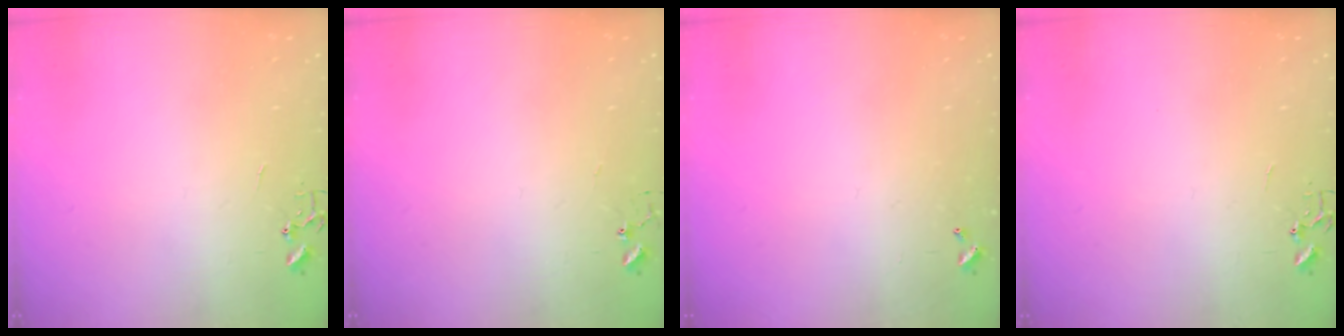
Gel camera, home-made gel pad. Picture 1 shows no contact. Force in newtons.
{"total": 5.2, "press": 5.2, "slide": 0.4}
{"total": 0.0}
{"total": 0.0}